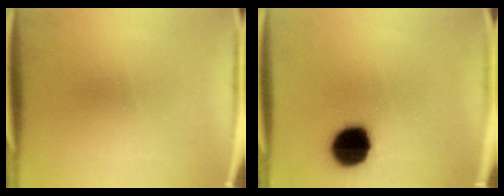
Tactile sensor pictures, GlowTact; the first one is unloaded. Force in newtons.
{"total": 14.4}